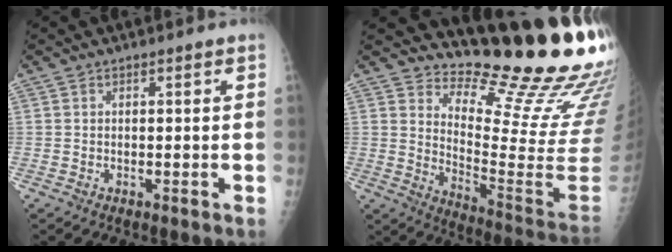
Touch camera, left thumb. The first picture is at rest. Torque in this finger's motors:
{"motor_torque": [0.74, 0.27, 0.36, -2.34, 0.01]}